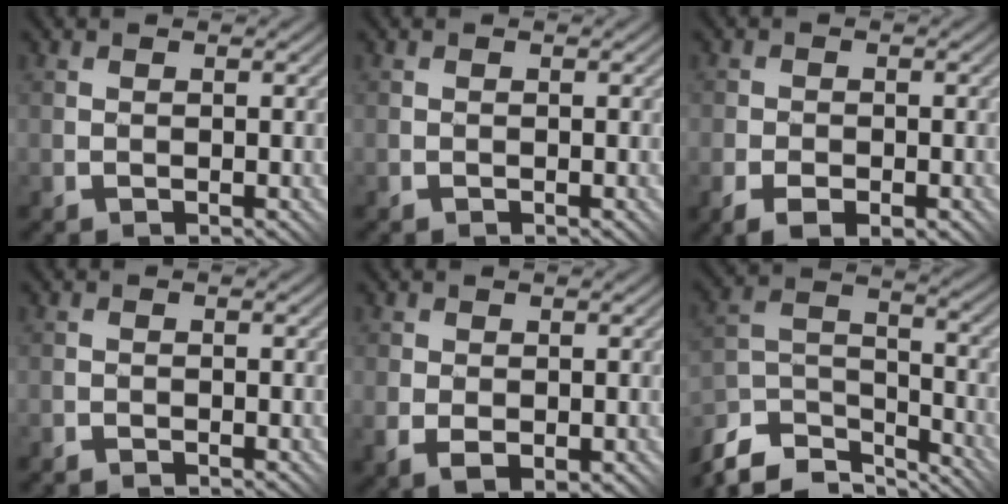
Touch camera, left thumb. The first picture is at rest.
{"total": 0.0}
{"total": 4.1, "force": [-2.2, 2.3, 2.7], "torque": [-0.047, -0.014, -0.037]}
{"total": 0.8, "force": [-0.7, -0.2, -0.4], "torque": [0.009, 0.003, -0.017]}
{"total": 3.5, "force": [-0.9, 2.3, 2.6], "torque": [-0.052, -0.015, -0.009]}
{"total": 11.5, "force": [-9.8, 4.0, 4.3], "torque": [-0.107, 0.005, -0.187]}